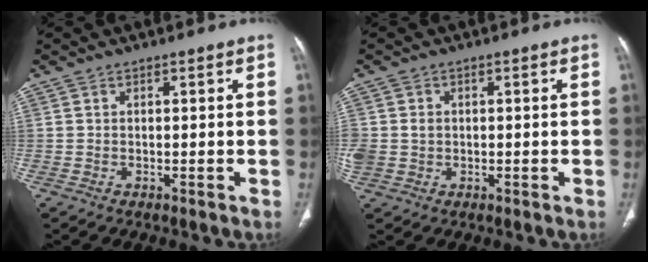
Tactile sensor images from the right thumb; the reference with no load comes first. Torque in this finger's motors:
{"motor_torque": [0.48, 0.48, 0.19, -0.15, 0.14]}